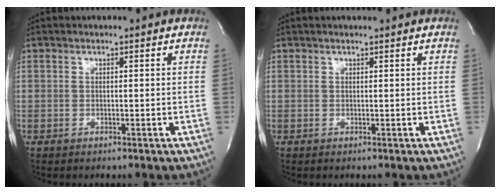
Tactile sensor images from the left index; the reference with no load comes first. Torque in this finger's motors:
{"motor_torque": [0.12, -0.33, 0.01, -0.01]}